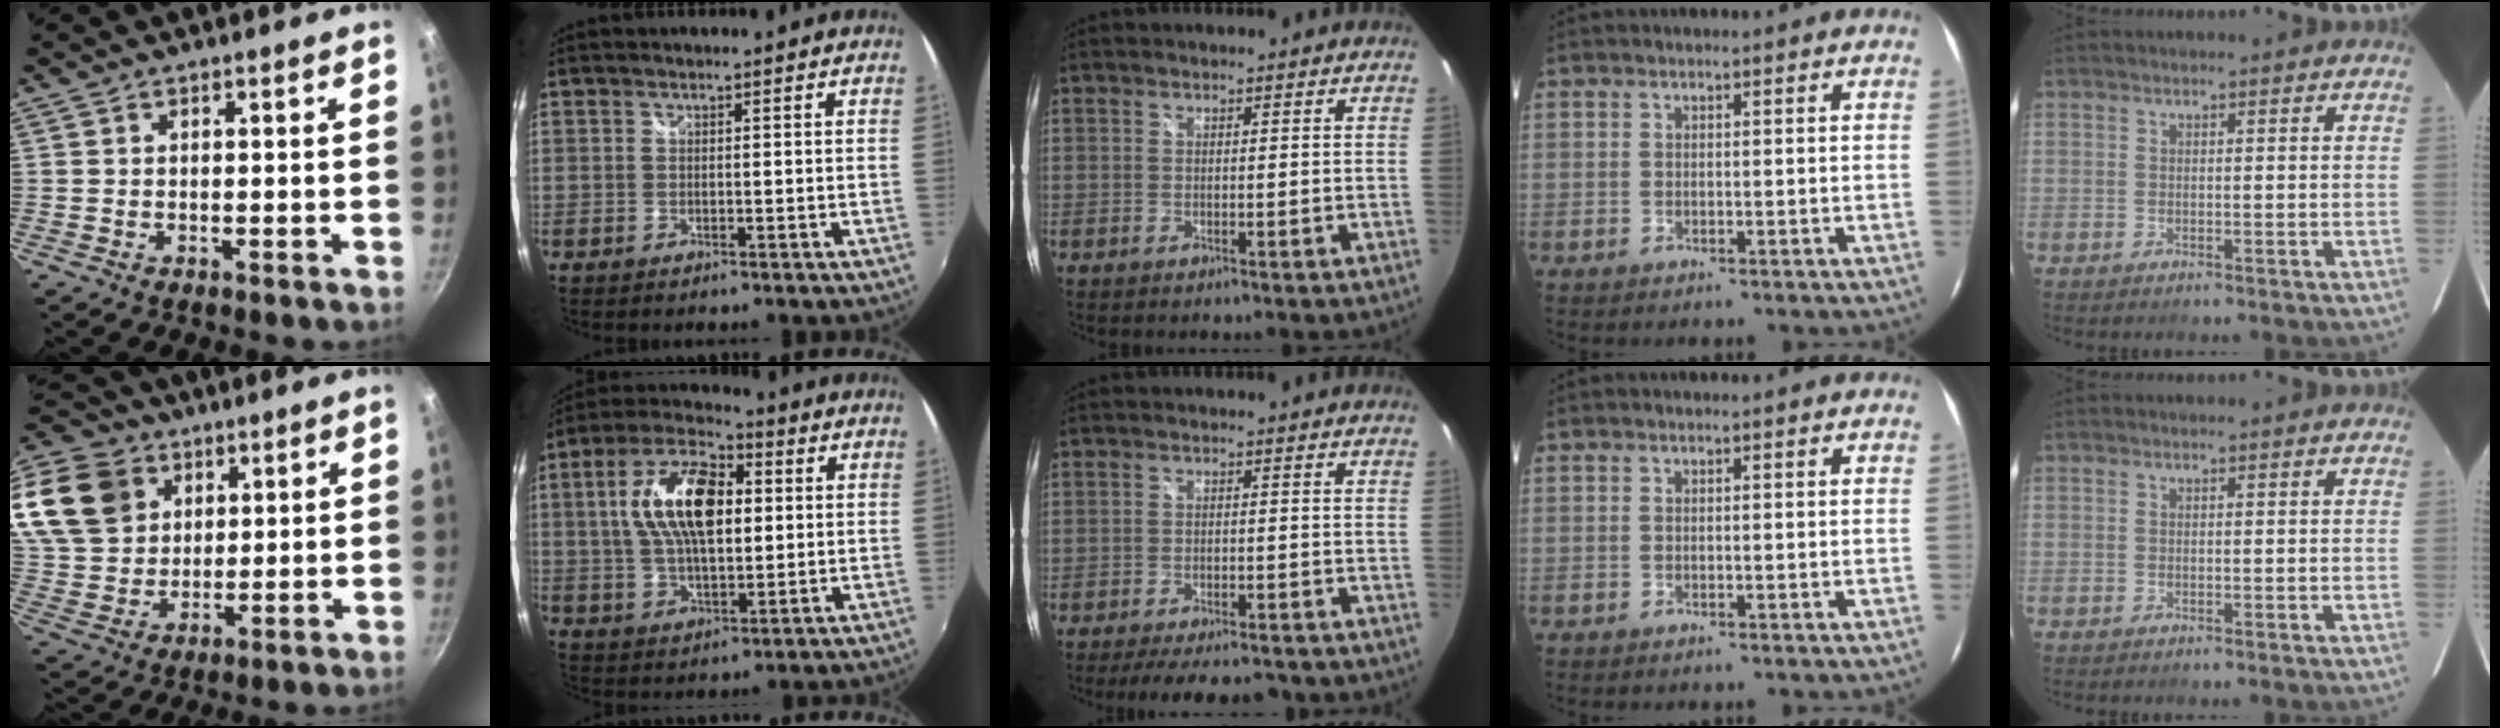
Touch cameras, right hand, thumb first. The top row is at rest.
{"thumb": {"total": 20.7, "force": [9.4, 15.8, 9.5], "torque": [-0.193, -0.007, 0.186]}, "index": {"total": 15.4, "force": [2.5, 7.6, 13.2], "torque": [-0.251, 0.019, 0.041]}, "middle": {"total": 11.5, "force": [-9.7, 3.1, 5.2], "torque": [-0.108, -0.017, -0.137]}}